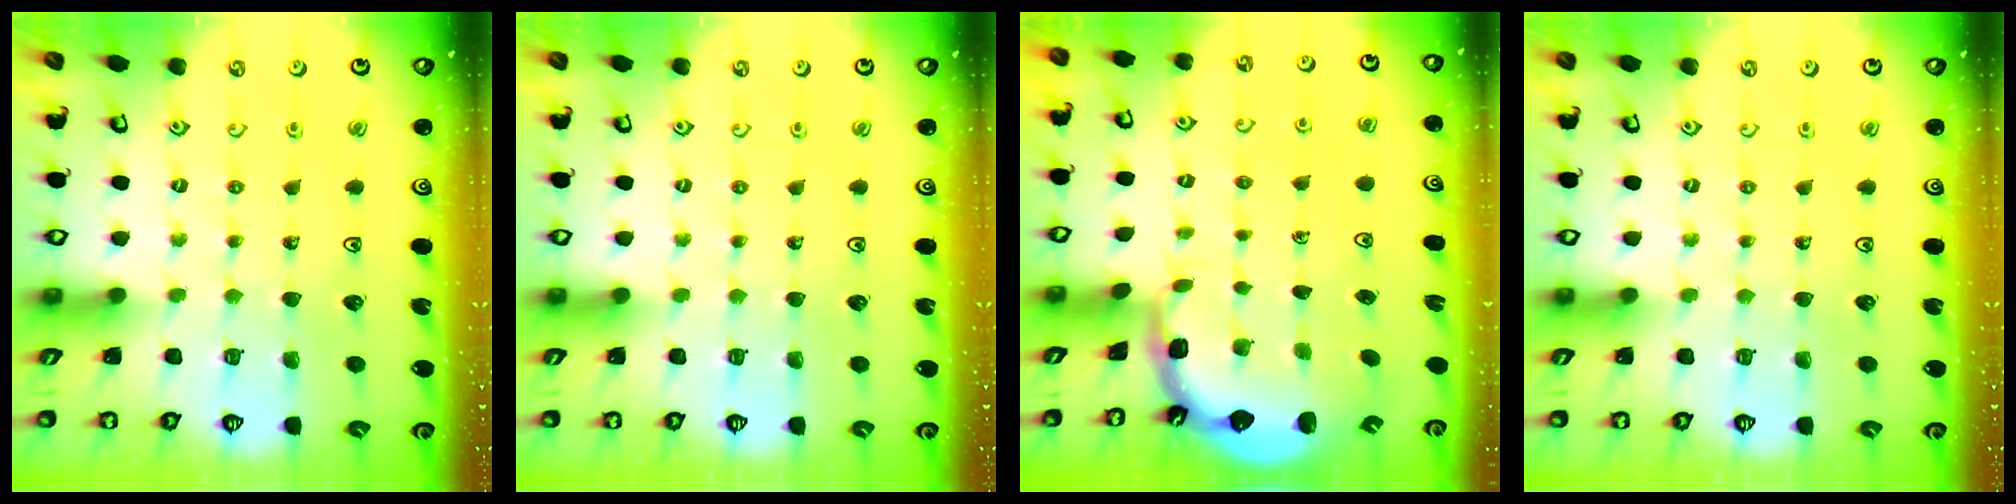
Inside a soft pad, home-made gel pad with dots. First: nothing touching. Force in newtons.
{"total": 0.0}
{"total": 2.5, "press": 1.6, "slide": 1.9}
{"total": 0.0}